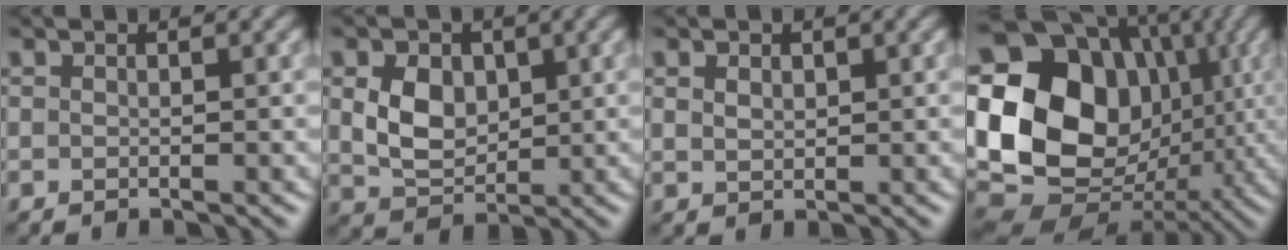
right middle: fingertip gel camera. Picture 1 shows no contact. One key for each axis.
{"total": 4.4, "fx": 0.8, "fy": 3.3, "fz": 2.8, "tx": -0.064, "ty": -0.004, "tz": 0.015}
{"total": 1.3, "fx": 0.7, "fy": 0.9, "fz": 0.7, "tx": -0.013, "ty": -0.002, "tz": 0.015}
{"total": 19.5, "fx": 2.0, "fy": 15.9, "fz": 11.2, "tx": -0.215, "ty": 0.008, "tz": 0.041}